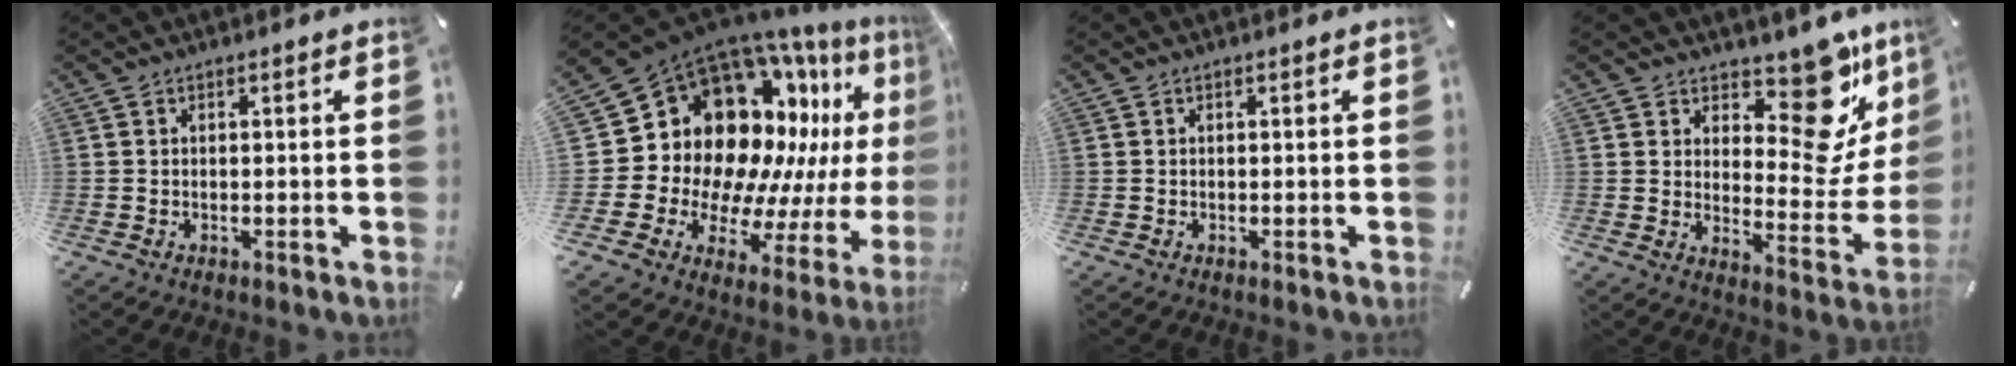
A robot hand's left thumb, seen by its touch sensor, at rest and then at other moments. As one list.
[{"total": 19.8, "force": [7.7, 14.7, 10.8], "torque": [-0.167, -0.121, 0.176]}, {"total": 0.0}, {"total": 16.2, "force": [10.9, 7.9, 8.9], "torque": [-0.099, -0.103, 0.182]}]